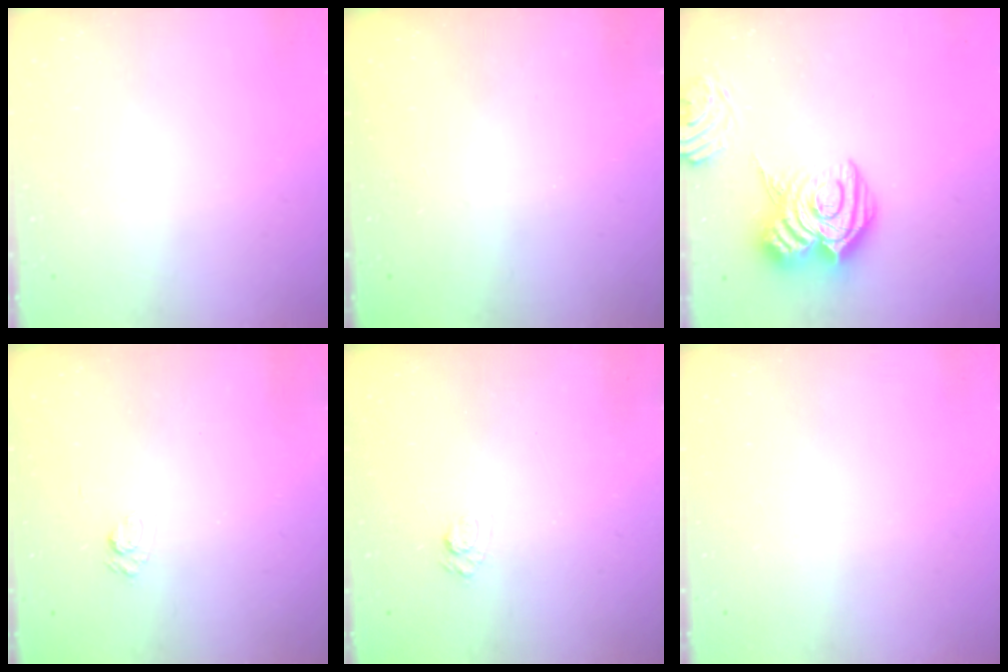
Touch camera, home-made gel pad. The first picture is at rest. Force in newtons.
{"total": 2.4, "press": 2.3, "slide": 0.7}
{"total": 16.8, "press": 16.7, "slide": 1.4}
{"total": 2.5, "press": 2.1, "slide": 1.3}
{"total": 2.5, "press": 2.1, "slide": 1.4}
{"total": 0.0}